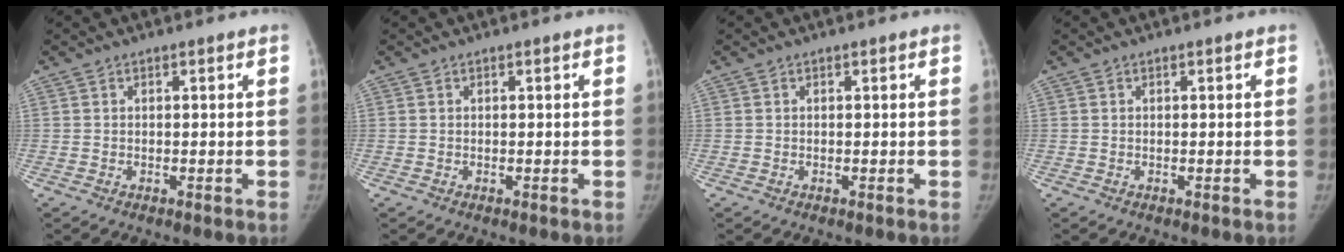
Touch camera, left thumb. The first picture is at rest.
{"total": 0.0}
{"total": 0.0}
{"total": 0.0}